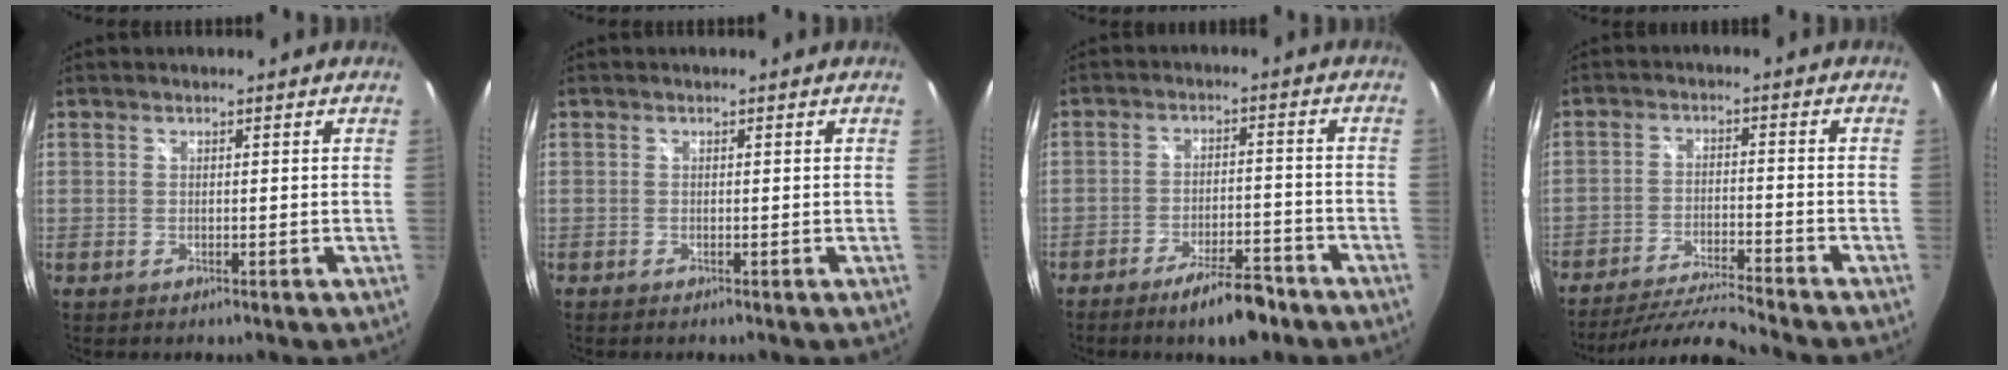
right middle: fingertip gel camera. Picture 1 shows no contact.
{"total": 0.0}
{"total": 8.1, "force": [-6.0, 2.3, 4.9], "torque": [-0.091, 0.001, -0.089]}
{"total": 9.1, "force": [-8.6, -1.2, 2.8], "torque": [-0.076, -0.004, -0.155]}